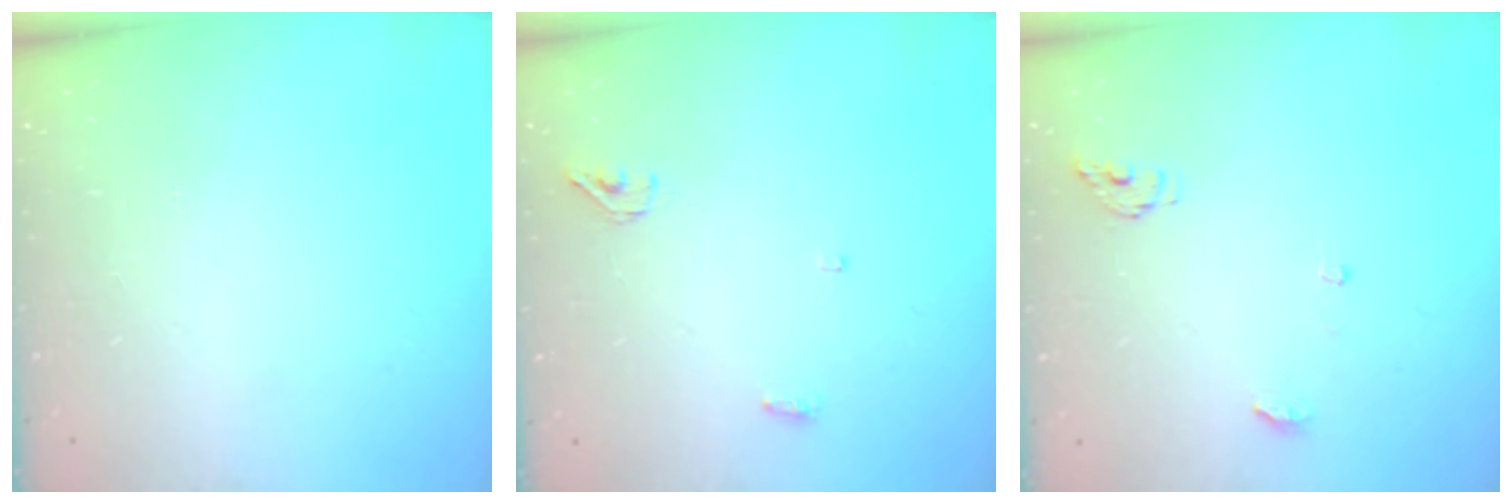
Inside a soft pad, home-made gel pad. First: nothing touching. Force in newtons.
{"total": 3.7, "press": 3.6, "slide": 0.9}
{"total": 4.4, "press": 4.3, "slide": 0.5}